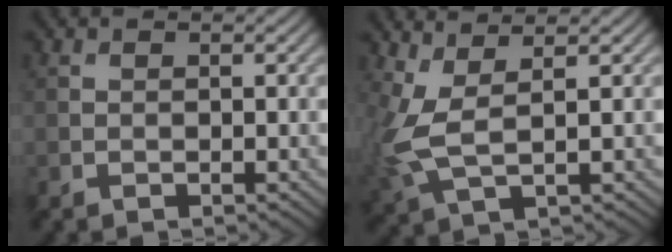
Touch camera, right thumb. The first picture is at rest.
{"total": 5.5, "force": [1.4, 2.1, 4.9], "torque": [-0.138, 0.003, 0.028]}